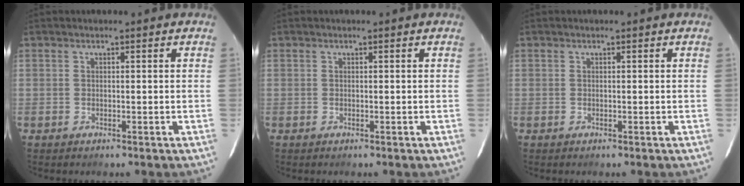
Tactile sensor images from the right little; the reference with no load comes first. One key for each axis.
{"total": 0.0}
{"total": 0.0}